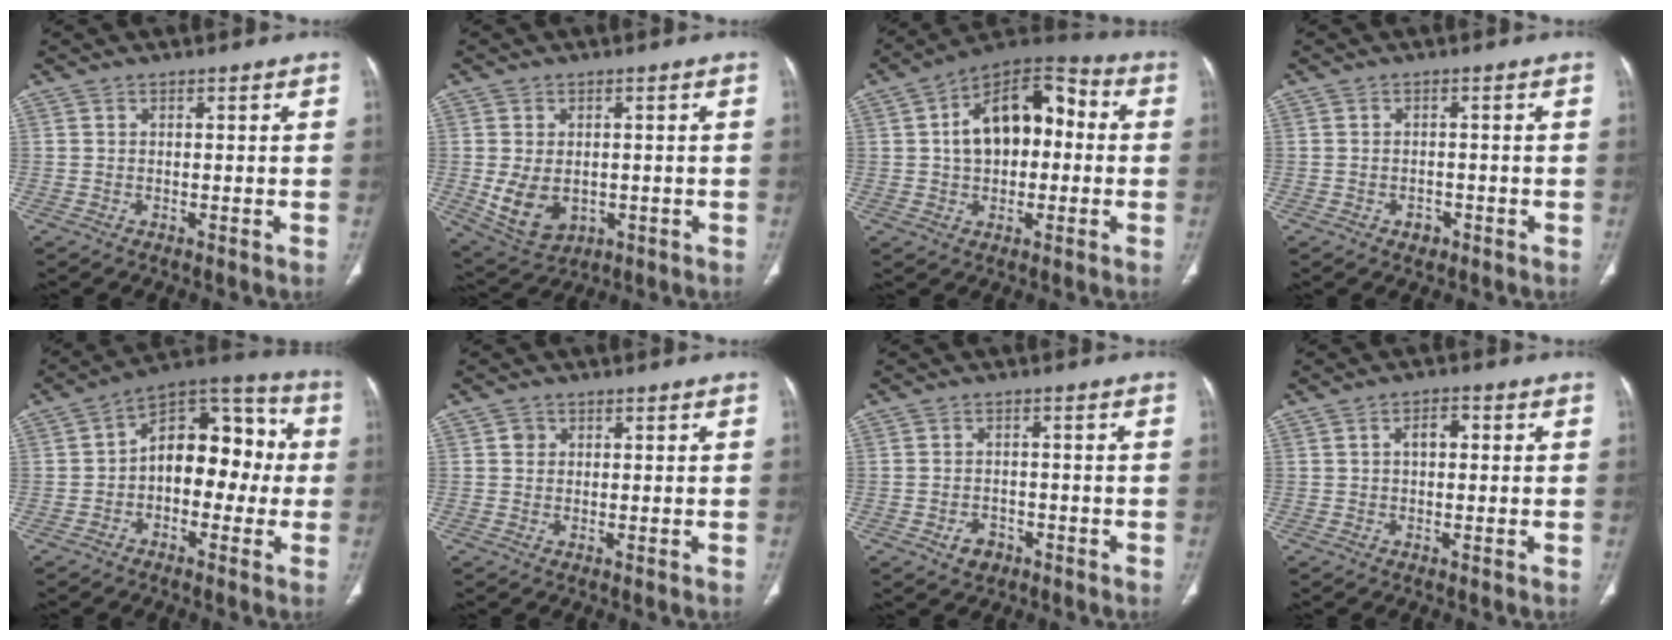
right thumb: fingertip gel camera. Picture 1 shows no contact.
{"total": 8.7, "force": [-1.3, 6.2, 6.1], "torque": [-0.103, -0.003, -0.001]}
{"total": 15.8, "force": [1.2, 9.8, 12.2], "torque": [-0.159, 0.045, 0.009]}
{"total": 2.1, "force": [-1.1, 1.6, 0.8], "torque": [-0.010, 0.010, -0.010]}
{"total": 15.1, "force": [-0.5, 9.5, 11.7], "torque": [-0.119, 0.054, -0.024]}
{"total": 1.4, "force": [0.3, 1.3, 0.4], "torque": [0.002, 0.002, 0.003]}
{"total": 3.6, "force": [-1.9, 2.6, 1.6], "torque": [-0.018, 0.015, -0.025]}
{"total": 2.8, "force": [0.3, 1.7, 2.2], "torque": [-0.032, 0.013, 0.002]}